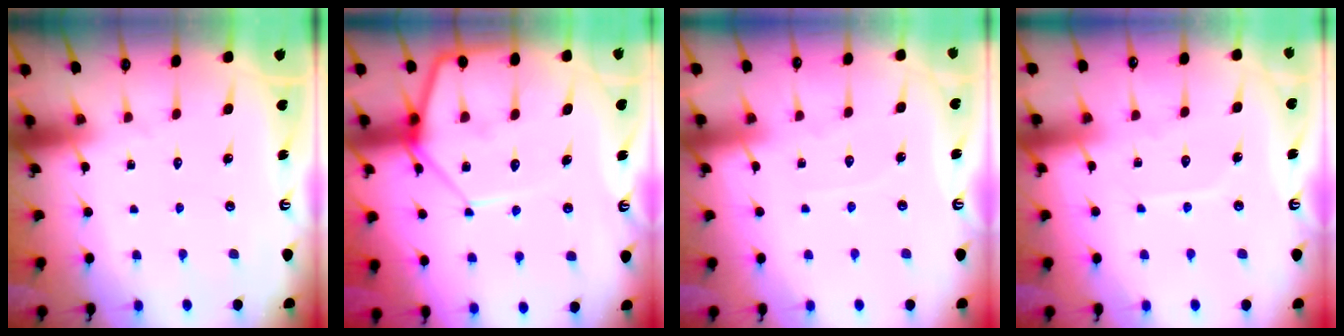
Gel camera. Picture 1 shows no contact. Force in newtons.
{"total": 10.9, "press": 10.8, "slide": 1.3}
{"total": 3.9, "press": 3.8, "slide": 0.5}
{"total": 4.5, "press": 4.5, "slide": 0.5}